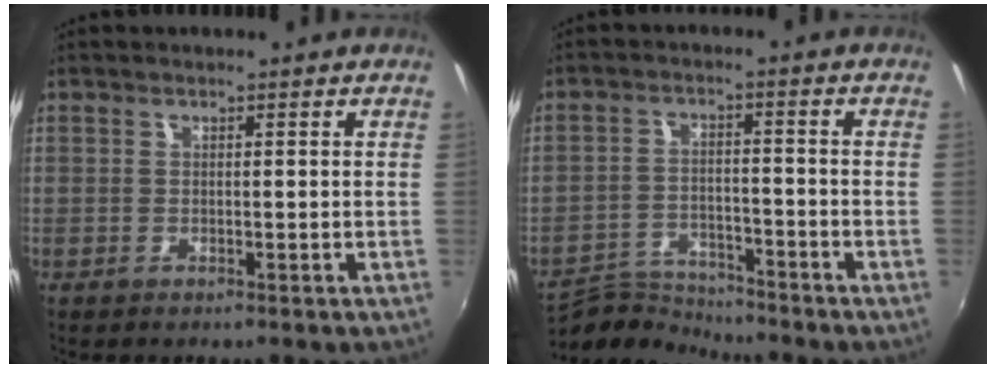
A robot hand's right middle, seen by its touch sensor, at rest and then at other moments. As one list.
[{"total": 8.2, "force": [-8.1, 0.8, 0.7], "torque": [-0.035, 0.005, -0.149]}]